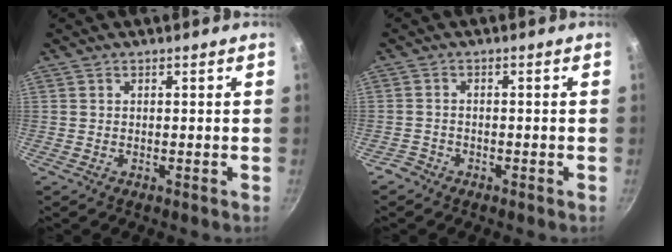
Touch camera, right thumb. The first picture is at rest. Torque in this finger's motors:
{"motor_torque": [2.30, -1.18, -0.87, -0.72, -0.01]}